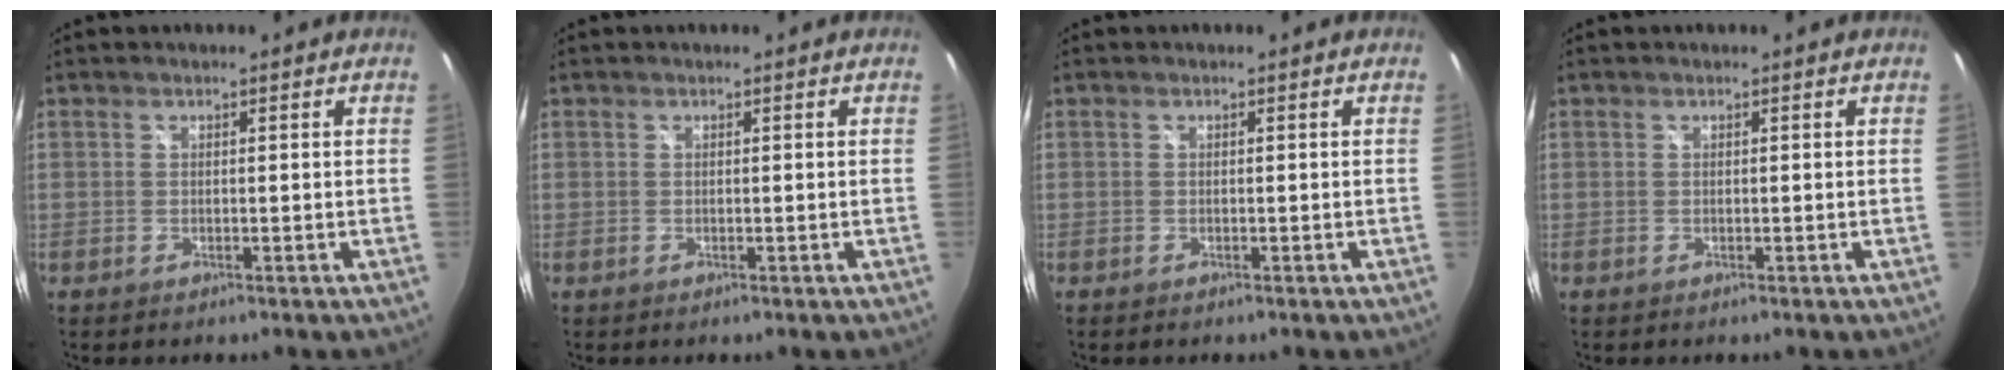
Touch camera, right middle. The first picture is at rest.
{"total": 0.0}
{"total": 0.0}
{"total": 0.0}